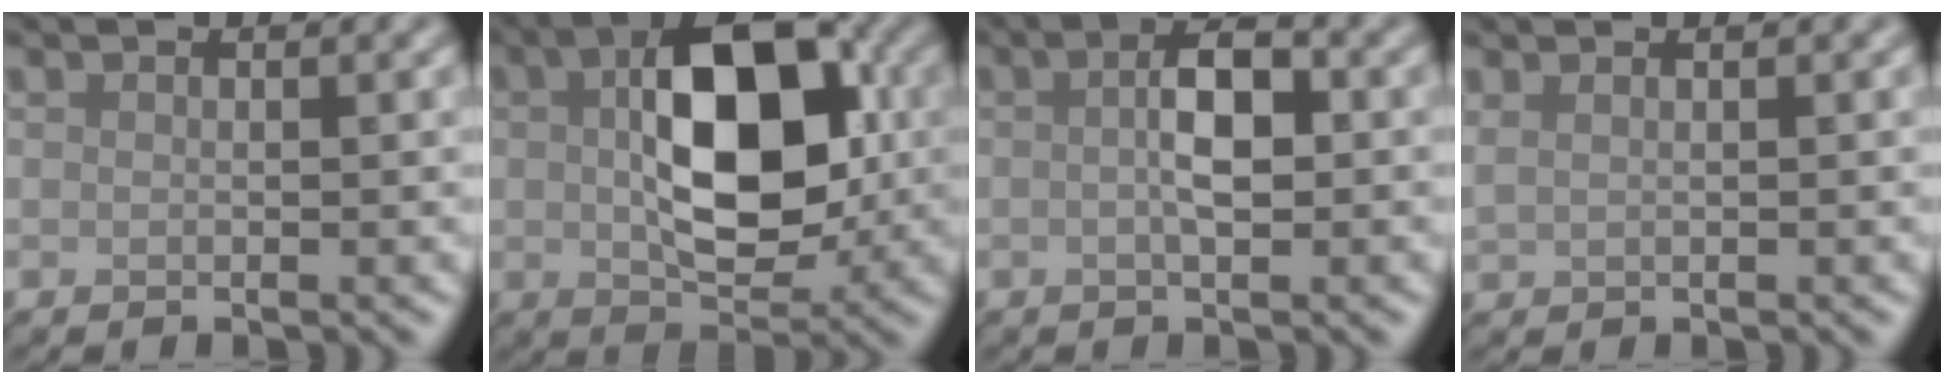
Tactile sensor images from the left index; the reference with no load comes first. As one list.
[{"total": 10.8, "force": [1.0, 6.1, 8.8], "torque": [-0.143, 0.007, 0.016]}, {"total": 3.6, "force": [-0.2, 1.2, 3.4], "torque": [-0.069, 0.005, -0.006]}, {"total": 1.3, "force": [0.8, 0.5, 0.8], "torque": [-0.012, 0.004, 0.010]}]